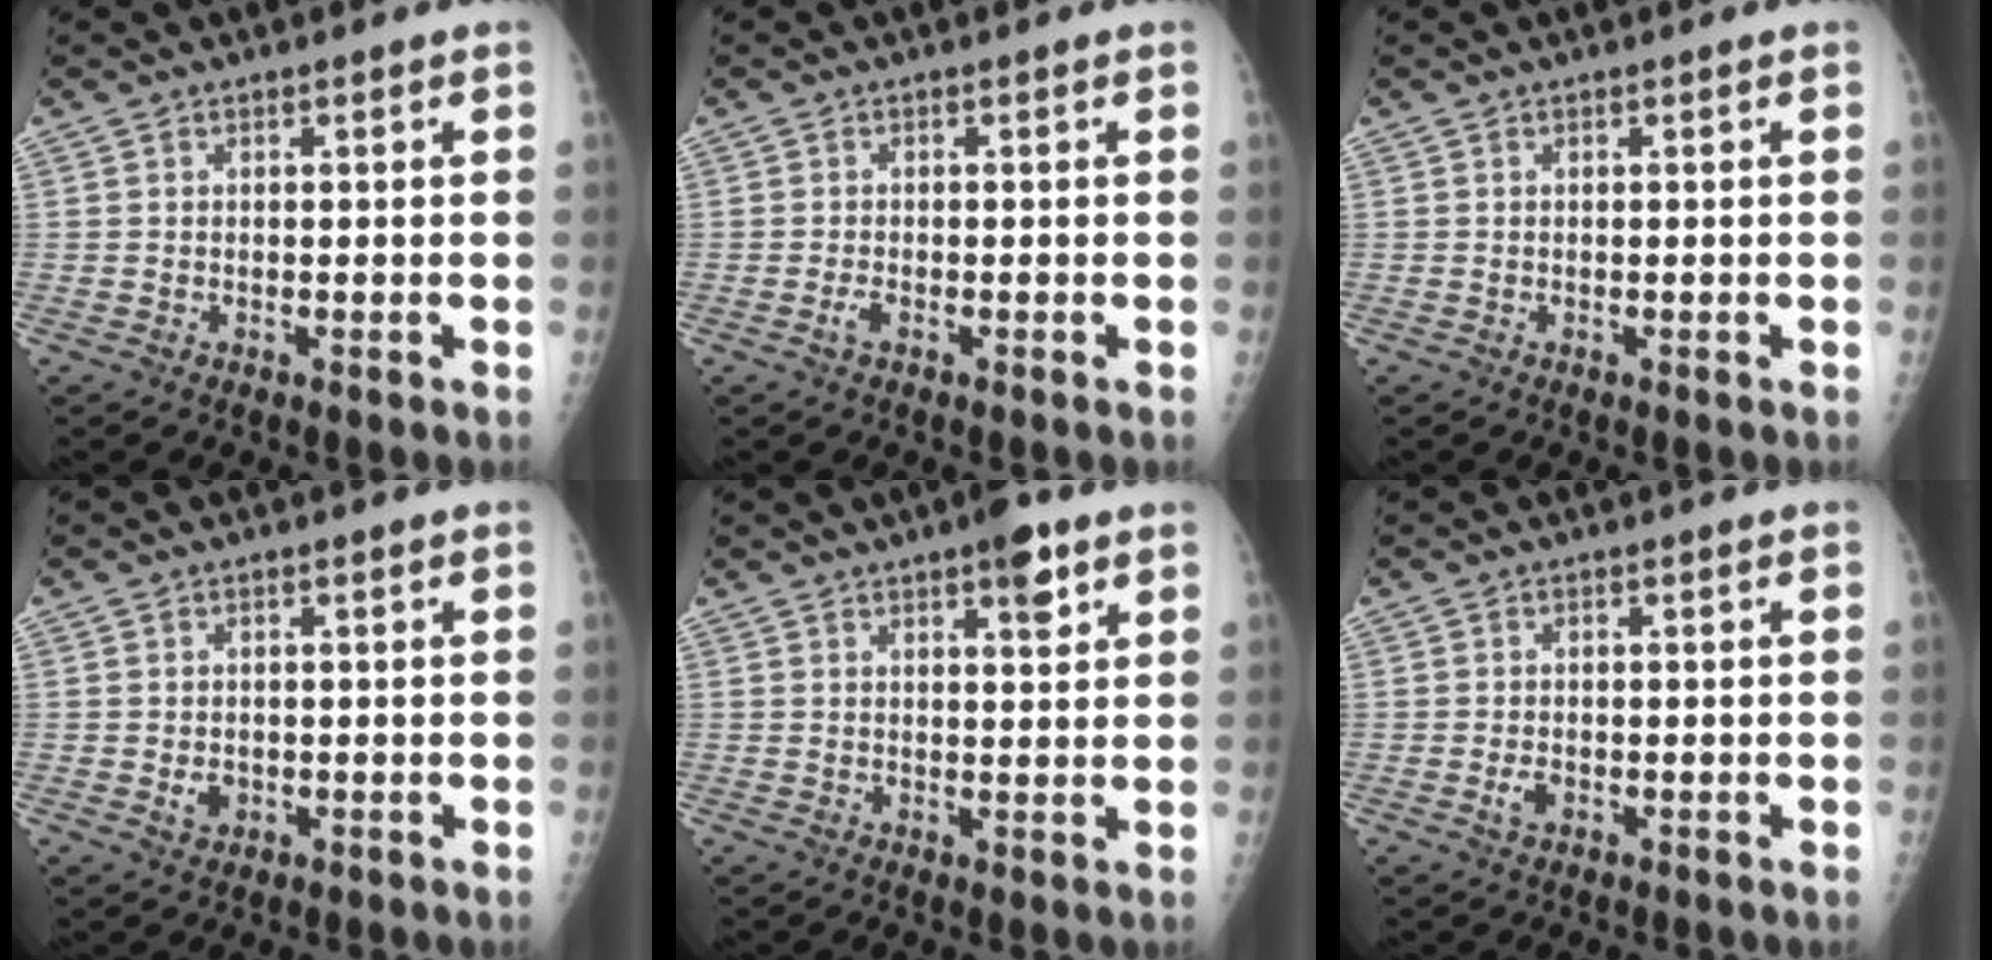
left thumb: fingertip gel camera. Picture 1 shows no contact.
{"total": 1.4, "force": [-0.7, 0.6, 1.1], "torque": [-0.025, 0.002, -0.014]}
{"total": 0.0}
{"total": 2.3, "force": [-0.3, 1.8, 1.3], "torque": [-0.014, 0.000, 0.001]}
{"total": 5.0, "force": [2.9, 1.6, 3.8], "torque": [-0.043, -0.013, 0.038]}
{"total": 1.9, "force": [-0.6, 1.2, 1.3], "torque": [-0.022, 0.000, -0.010]}